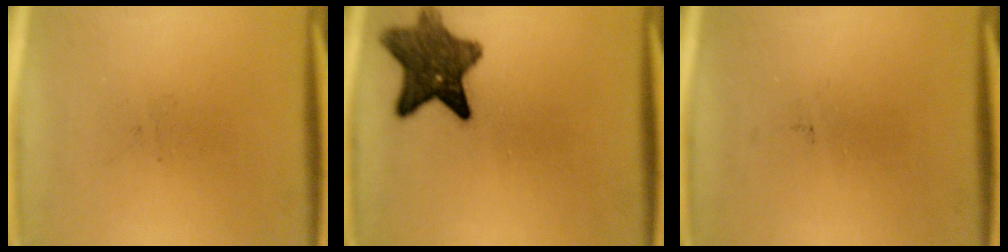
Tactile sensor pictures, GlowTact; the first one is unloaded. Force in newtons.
{"total": 9.7}
{"total": 0.0}